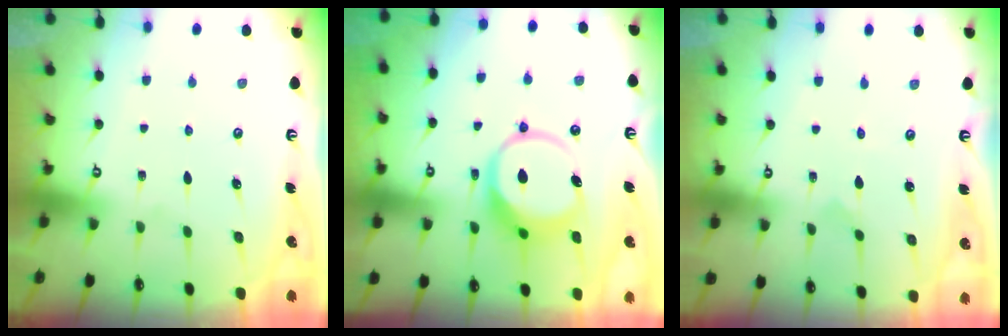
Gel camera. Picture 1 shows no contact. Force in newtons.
{"total": 10.9, "press": 10.7, "slide": 1.9}
{"total": 0.0}